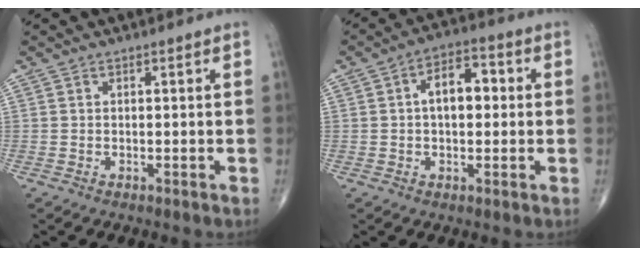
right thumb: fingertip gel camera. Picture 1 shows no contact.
{"total": 8.0, "force": [0.8, 4.6, 6.4], "torque": [-0.082, 0.023, 0.004]}